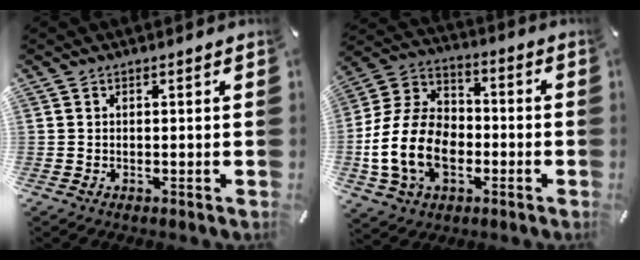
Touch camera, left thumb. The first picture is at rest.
{"total": 17.0, "force": [-4.4, 12.4, 10.7], "torque": [-0.249, 0.027, -0.081]}